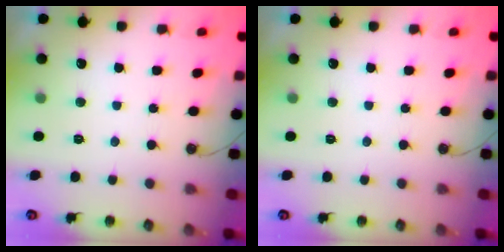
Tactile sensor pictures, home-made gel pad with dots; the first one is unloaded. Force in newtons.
{"total": 0.0}